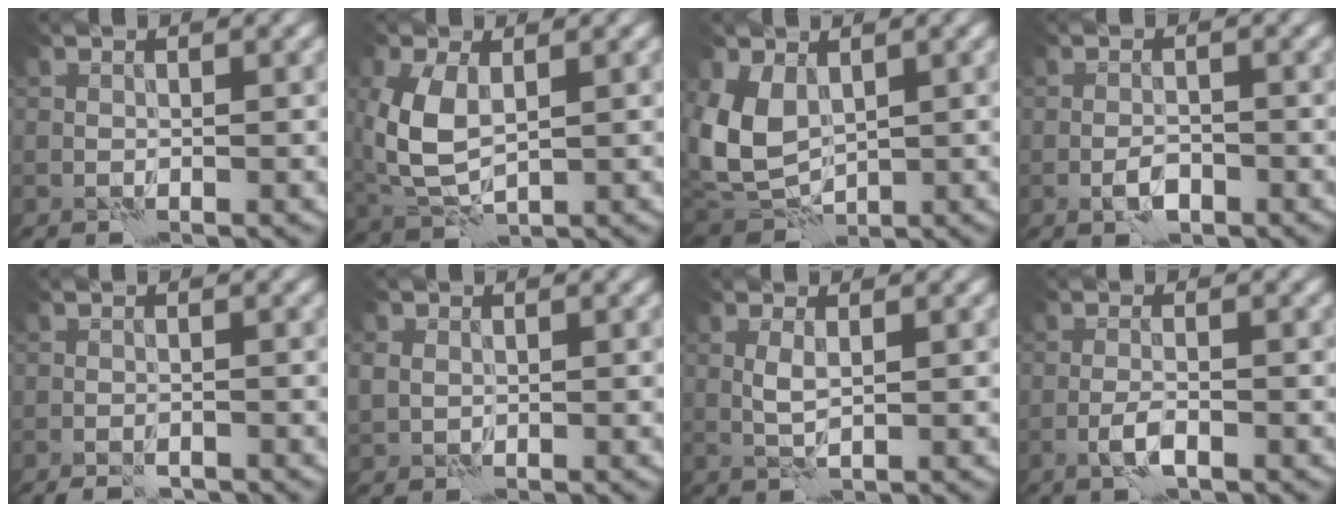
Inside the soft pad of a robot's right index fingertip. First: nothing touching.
{"total": 6.2, "force": [0.8, 3.6, 4.9], "torque": [-0.128, 0.000, 0.018]}
{"total": 5.7, "force": [1.2, 4.0, 3.8], "torque": [-0.090, -0.007, 0.019]}
{"total": 2.0, "force": [-1.1, 0.8, 1.4], "torque": [-0.026, 0.003, -0.024]}
{"total": 2.1, "force": [-1.7, 0.7, 1.1], "torque": [-0.023, 0.003, -0.026]}
{"total": 1.8, "force": [0.3, 1.6, 0.7], "torque": [-0.020, -0.001, 0.006]}
{"total": 1.5, "force": [0.4, 0.3, 1.4], "torque": [-0.037, 0.002, 0.008]}
{"total": 2.0, "force": [-1.1, 0.4, 1.6], "torque": [-0.039, 0.002, -0.026]}